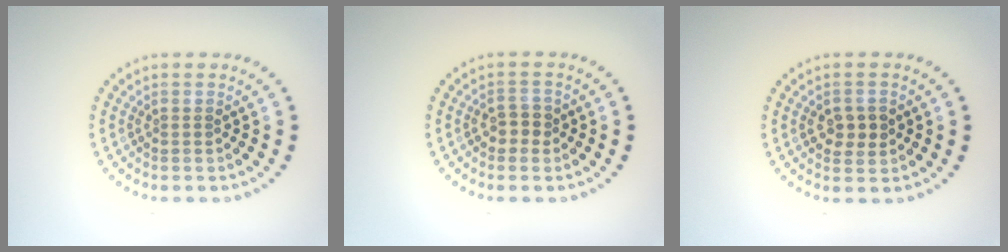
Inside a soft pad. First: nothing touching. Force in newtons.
{"total": 1.8, "press": 1.7, "slide": 0.6}
{"total": 2.4, "press": 2.3, "slide": 0.3}